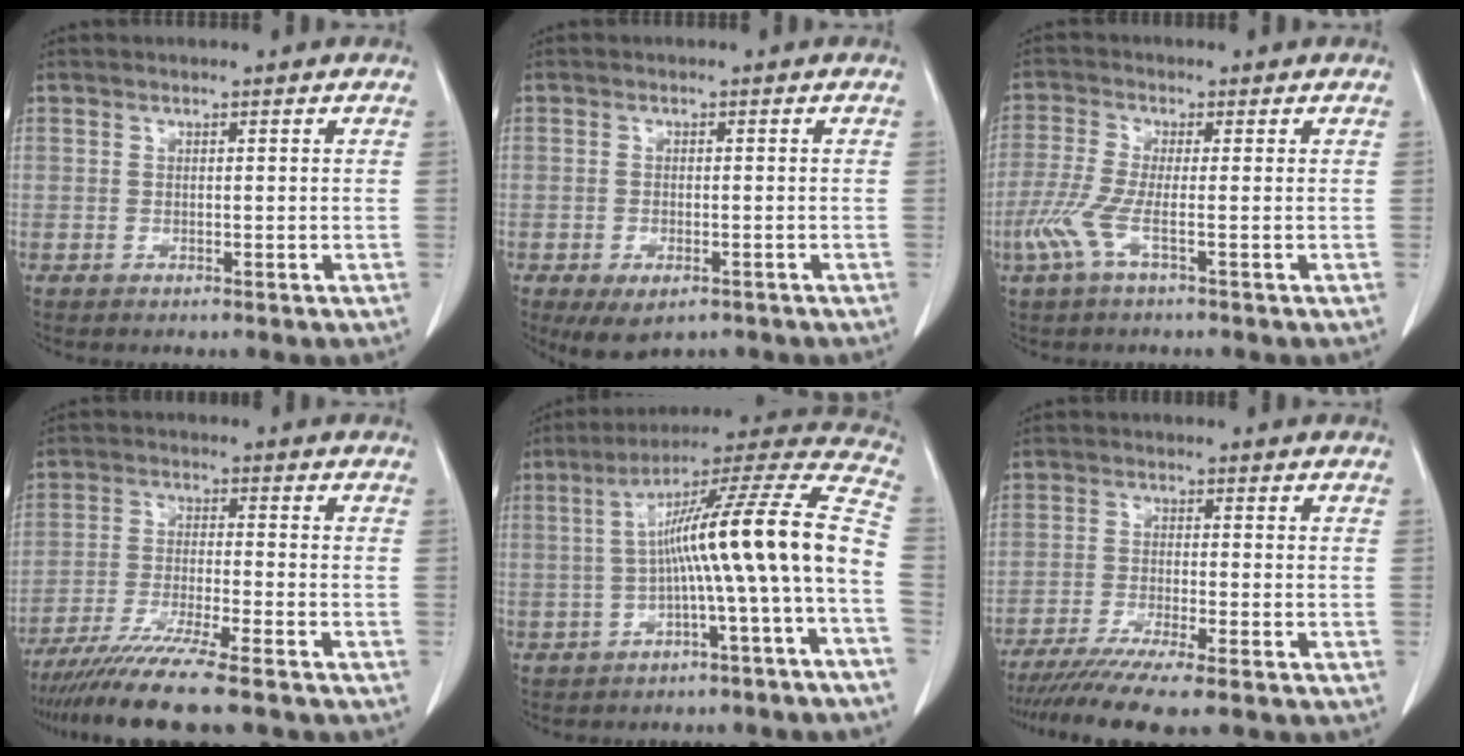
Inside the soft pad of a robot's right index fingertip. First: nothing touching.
{"total": 5.4, "force": [-3.4, 2.5, 3.3], "torque": [-0.052, -0.007, -0.047]}
{"total": 4.7, "force": [-1.8, 0.2, 4.3], "torque": [-0.108, -0.009, -0.044]}
{"total": 12.9, "force": [-10.7, -0.6, 7.1], "torque": [-0.106, -0.036, -0.171]}
{"total": 16.2, "force": [-2.6, -1.1, 15.9], "torque": [-0.230, 0.042, -0.047]}
{"total": 10.8, "force": [-9.0, -0.7, 5.9], "torque": [-0.076, -0.029, -0.140]}